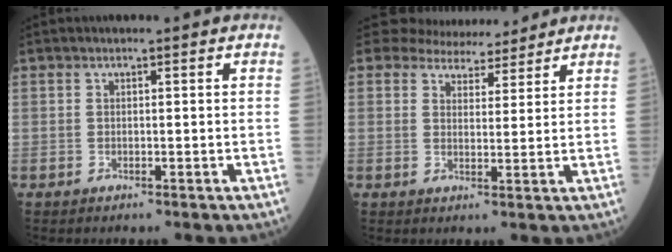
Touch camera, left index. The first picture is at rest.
{"total": 6.5, "force": [6.1, 2.0, 0.5], "torque": [-0.003, 0.002, 0.082]}